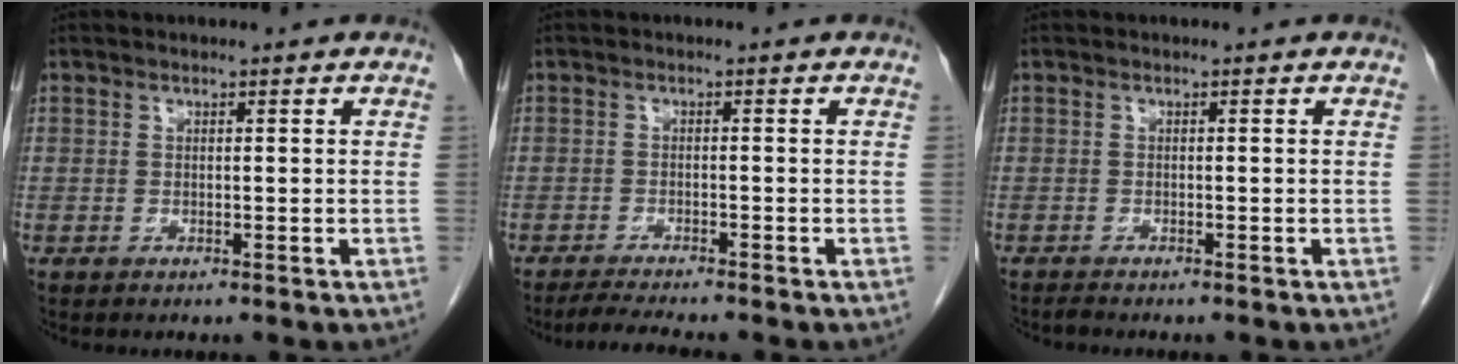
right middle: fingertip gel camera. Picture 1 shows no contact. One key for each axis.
{"total": 3.9, "fx": -3.5, "fy": -0.5, "fz": 1.7, "tx": -0.036, "ty": -0.018, "tz": -0.059}
{"total": 0.7, "fx": -0.7, "fy": -0.1, "fz": 0.1, "tx": -0.009, "ty": -0.004, "tz": -0.014}